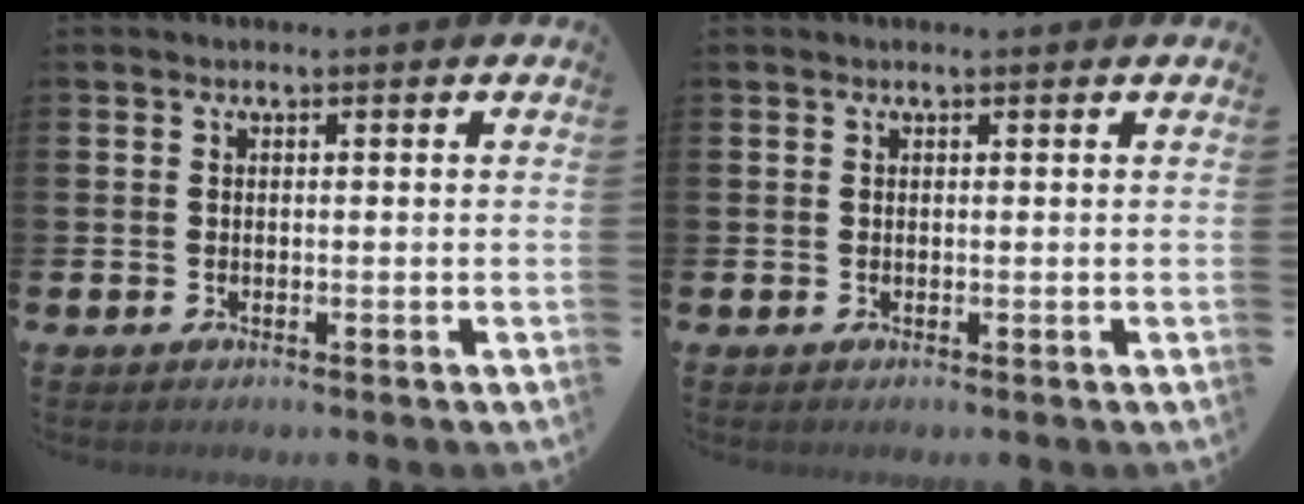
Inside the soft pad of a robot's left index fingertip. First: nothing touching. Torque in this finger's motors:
{"motor_torque": [0.94, -1.20, -0.02, 0.02]}